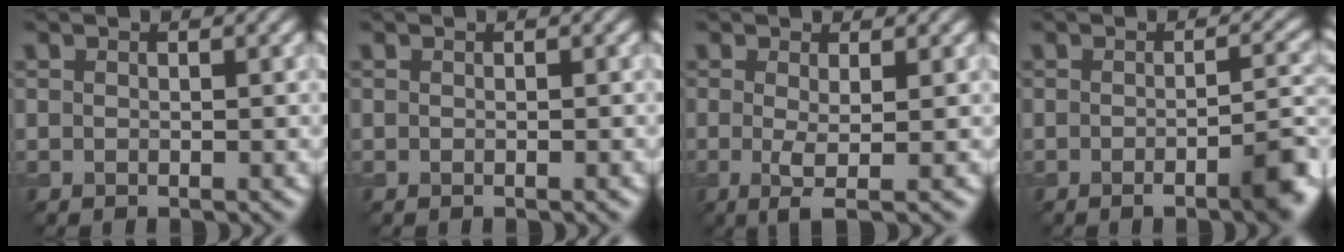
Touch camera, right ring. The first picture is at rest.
{"total": 0.0}
{"total": 2.3, "force": [-0.1, 0.3, 2.2], "torque": [-0.043, -0.008, -0.003]}
{"total": 4.6, "force": [-1.9, 1.0, 4.1], "torque": [-0.052, 0.000, -0.031]}